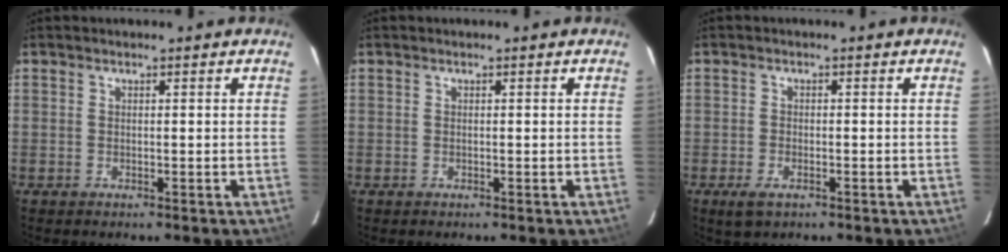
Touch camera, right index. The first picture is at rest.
{"total": 0.0}
{"total": 3.3, "force": [-1.9, 1.6, 2.2], "torque": [-0.049, -0.009, -0.034]}